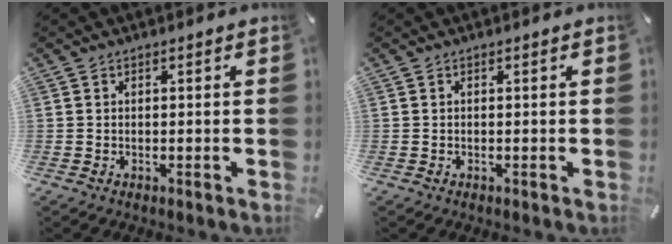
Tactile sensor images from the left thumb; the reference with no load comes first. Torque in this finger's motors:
{"motor_torque": [-0.07, -0.06, -0.07, 0.09, 0.00]}